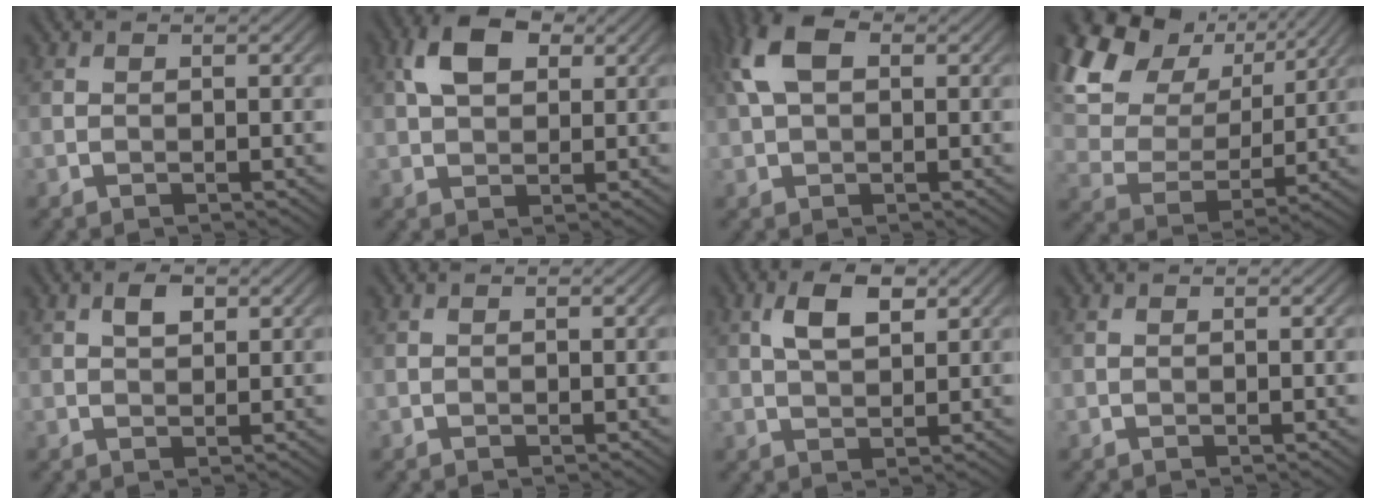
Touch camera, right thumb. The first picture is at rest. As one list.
[{"total": 6.4, "force": [2.3, 3.8, 4.5], "torque": [-0.092, 0.009, 0.035]}, {"total": 6.7, "force": [2.0, 3.7, 5.2], "torque": [-0.124, 0.020, 0.031]}, {"total": 16.7, "force": [9.0, 10.5, 9.3], "torque": [-0.251, 0.040, 0.160]}, {"total": 2.2, "force": [1.0, 1.2, 1.6], "torque": [-0.028, 0.003, 0.017]}, {"total": 0.0}, {"total": 5.0, "force": [2.0, 2.3, 3.9], "torque": [-0.082, 0.007, 0.036]}, {"total": 0.0}]